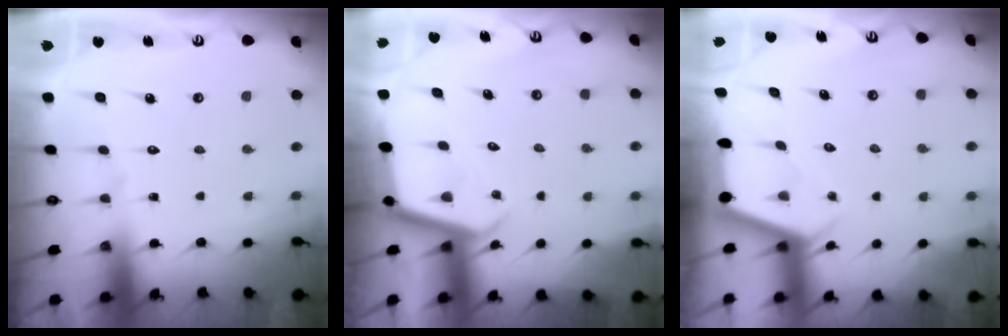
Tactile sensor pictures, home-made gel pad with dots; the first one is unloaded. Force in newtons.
{"total": 3.6, "press": 3.6, "slide": 0.2}
{"total": 2.2, "press": 2.2, "slide": 0.3}